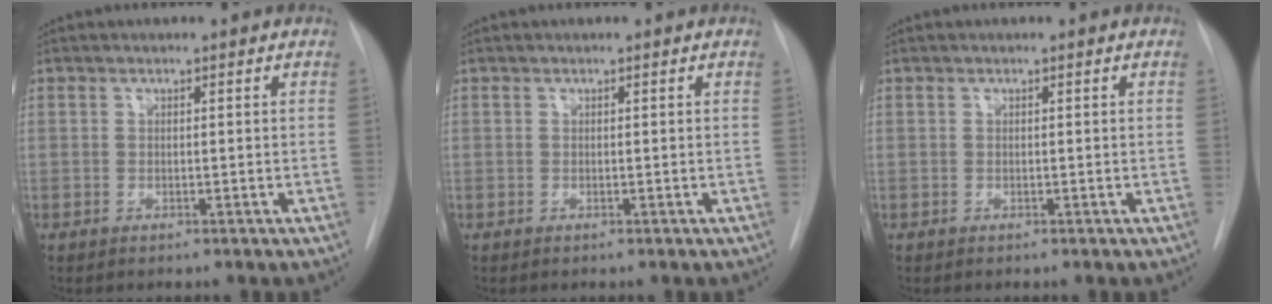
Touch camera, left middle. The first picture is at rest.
{"total": 0.0}
{"total": 0.0}